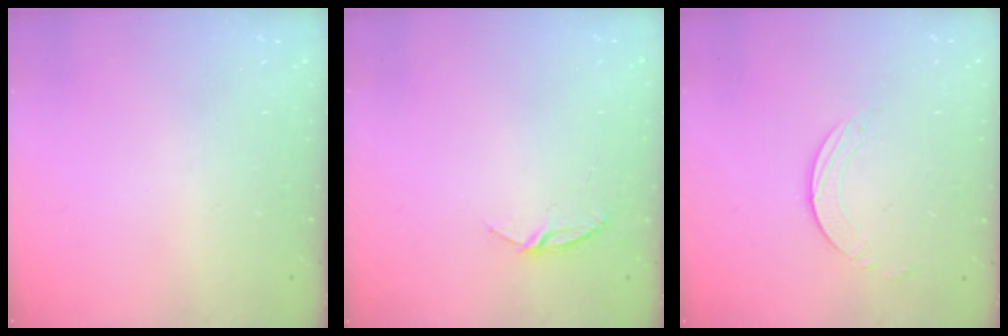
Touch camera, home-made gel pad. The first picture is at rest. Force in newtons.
{"total": 4.6, "press": 4.5, "slide": 0.4}
{"total": 1.7, "press": 1.7, "slide": 0.2}